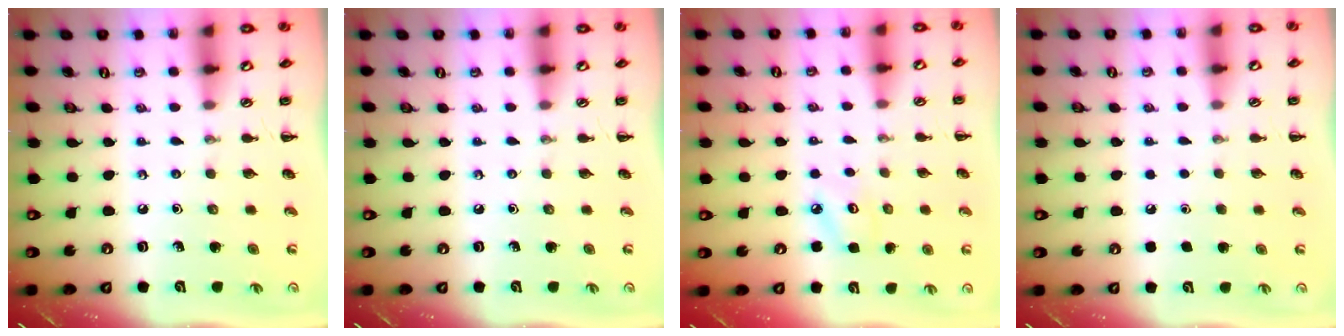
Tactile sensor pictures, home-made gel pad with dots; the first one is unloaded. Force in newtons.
{"total": 0.0}
{"total": 4.8, "press": 4.6, "slide": 1.4}
{"total": 1.6, "press": 1.6, "slide": 0.1}